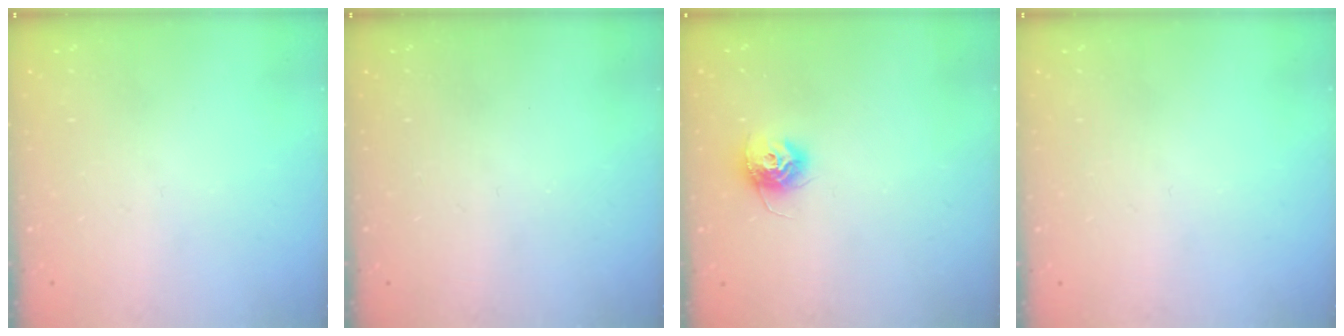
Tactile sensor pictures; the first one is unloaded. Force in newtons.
{"total": 0.0}
{"total": 10.3, "press": 10.3, "slide": 0.4}
{"total": 0.0}